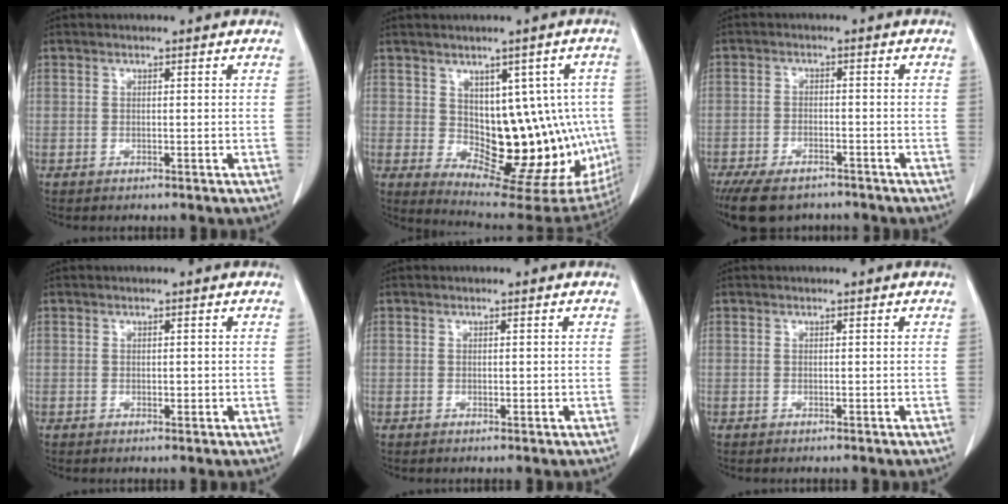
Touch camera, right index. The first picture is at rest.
{"total": 15.6, "force": [-0.3, 8.4, 13.1], "torque": [-0.146, 0.012, 0.018]}
{"total": 9.9, "force": [-7.7, 4.2, 4.6], "torque": [-0.084, -0.008, -0.120]}
{"total": 1.0, "force": [0.0, 0.7, 0.8], "torque": [-0.009, -0.001, 0.001]}
{"total": 0.7, "force": [0.0, 0.5, 0.5], "torque": [-0.007, -0.001, 0.002]}
{"total": 0.0}